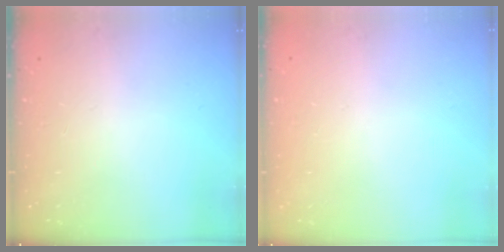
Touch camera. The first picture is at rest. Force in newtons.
{"total": 0.0}